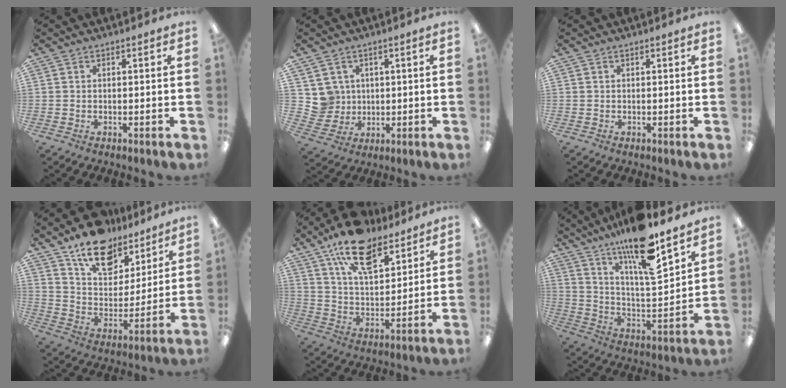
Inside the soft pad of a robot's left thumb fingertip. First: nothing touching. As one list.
[{"total": 5.8, "force": [2.5, 5.3, -0.3], "torque": [-0.008, -0.005, 0.050]}, {"total": 0.0}, {"total": 15.7, "force": [11.8, 8.3, 6.2], "torque": [-0.105, -0.075, 0.214]}, {"total": 16.5, "force": [11.6, 7.5, 9.1], "torque": [-0.157, -0.055, 0.206]}, {"total": 16.7, "force": [13.2, 2.8, 9.9], "torque": [-0.180, -0.093, 0.220]}]